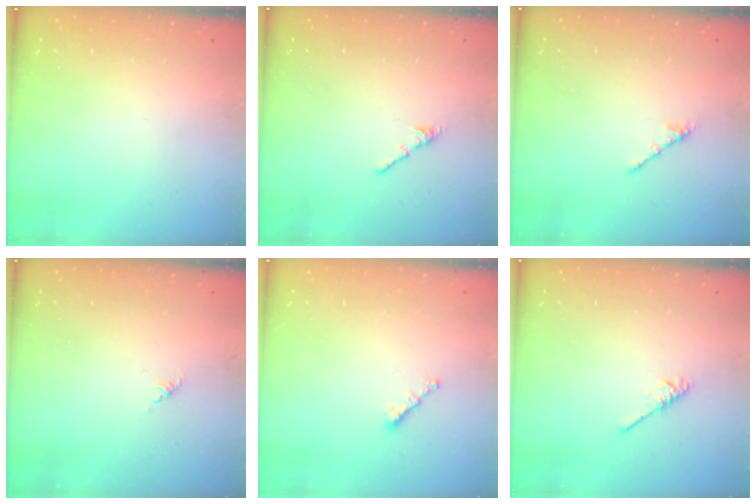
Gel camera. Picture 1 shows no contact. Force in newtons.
{"total": 2.7, "press": 2.6, "slide": 0.8}
{"total": 2.1, "press": 2.0, "slide": 0.7}
{"total": 0.6, "press": 0.4, "slide": 0.4}
{"total": 0.8, "press": 0.7, "slide": 0.4}
{"total": 1.9, "press": 1.9, "slide": 0.4}